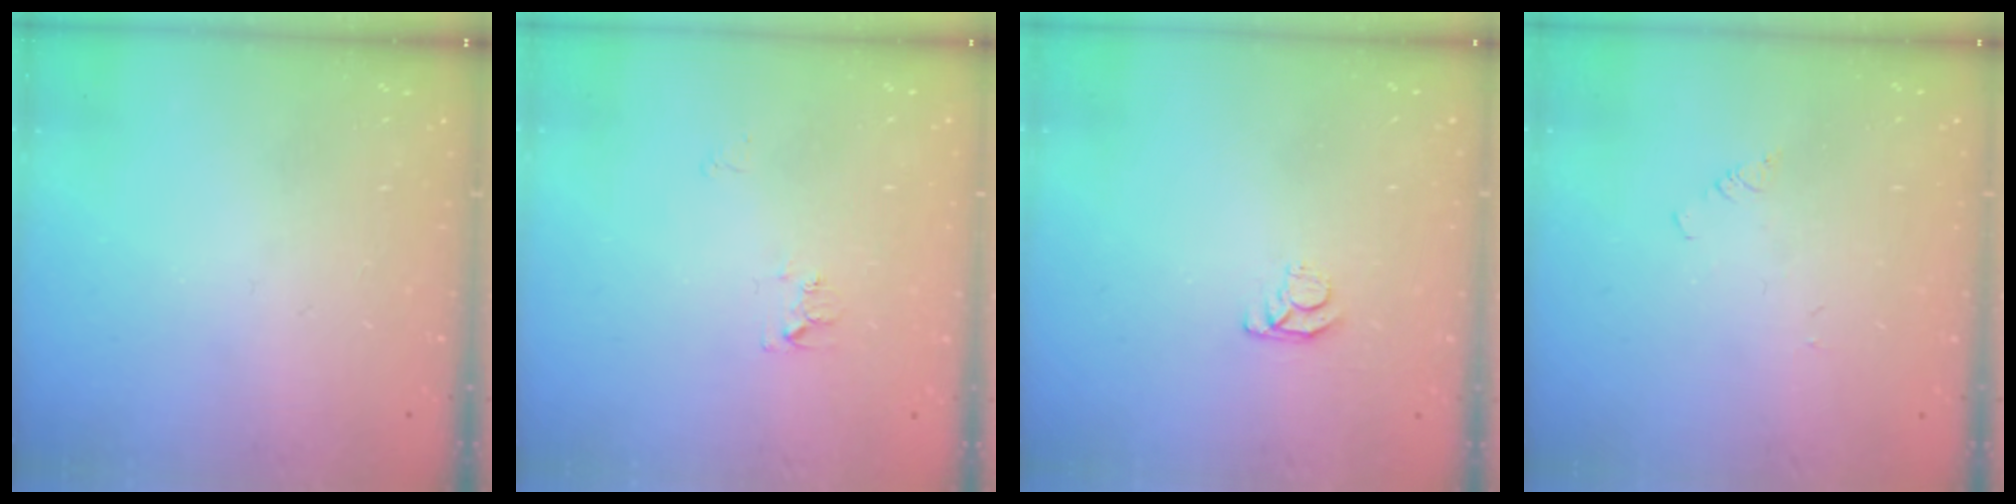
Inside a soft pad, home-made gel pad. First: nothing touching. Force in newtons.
{"total": 7.0, "press": 7.0, "slide": 0.5}
{"total": 3.6, "press": 3.6, "slide": 0.4}
{"total": 1.3, "press": 1.3, "slide": 0.2}